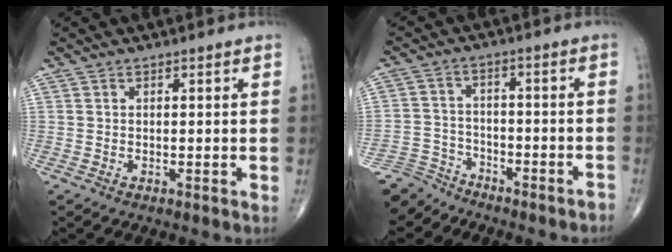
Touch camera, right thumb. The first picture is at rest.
{"total": 9.9, "force": [-9.3, 3.4, -0.1], "torque": [0.008, 0.053, -0.171]}